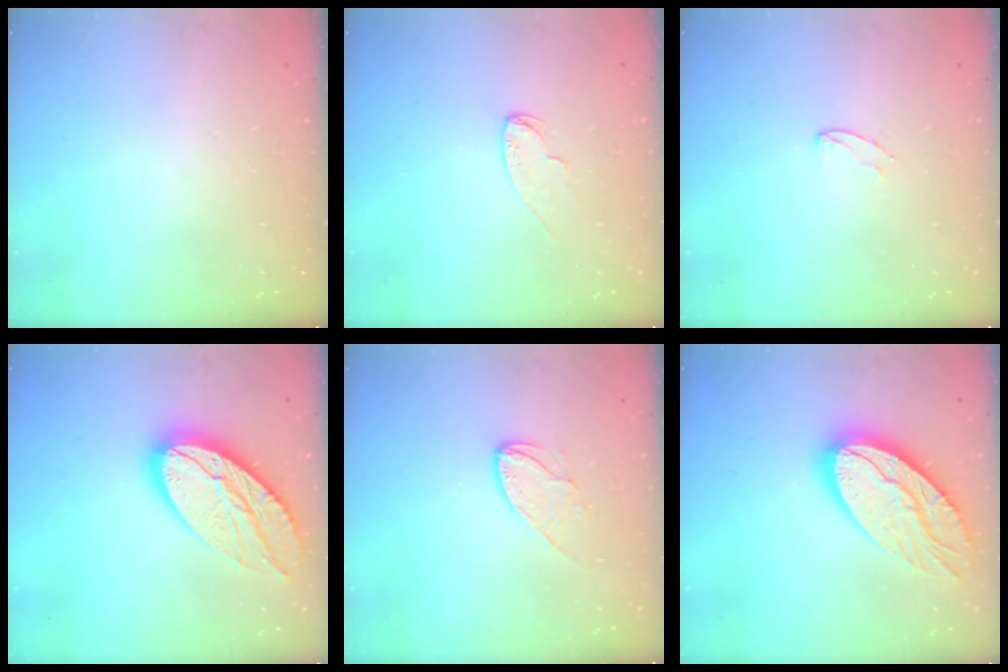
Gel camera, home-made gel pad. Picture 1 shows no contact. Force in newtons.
{"total": 4.2, "press": 4.1, "slide": 0.4}
{"total": 4.7, "press": 4.6, "slide": 0.4}
{"total": 19.3, "press": 19.2, "slide": 1.8}
{"total": 7.2, "press": 7.2, "slide": 0.2}
{"total": 20.5, "press": 20.4, "slide": 1.6}